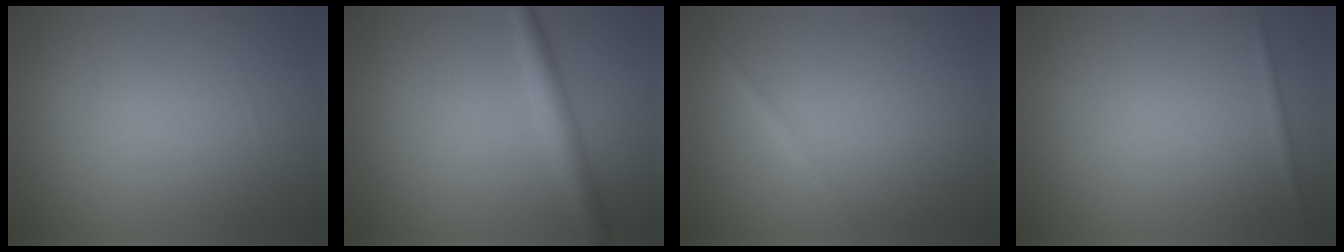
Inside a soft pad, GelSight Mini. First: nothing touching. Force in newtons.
{"total": 2.8, "press": 2.8, "slide": 0.0}
{"total": 1.2, "press": 1.2, "slide": 0.0}
{"total": 0.6, "press": 0.6, "slide": 0.1}